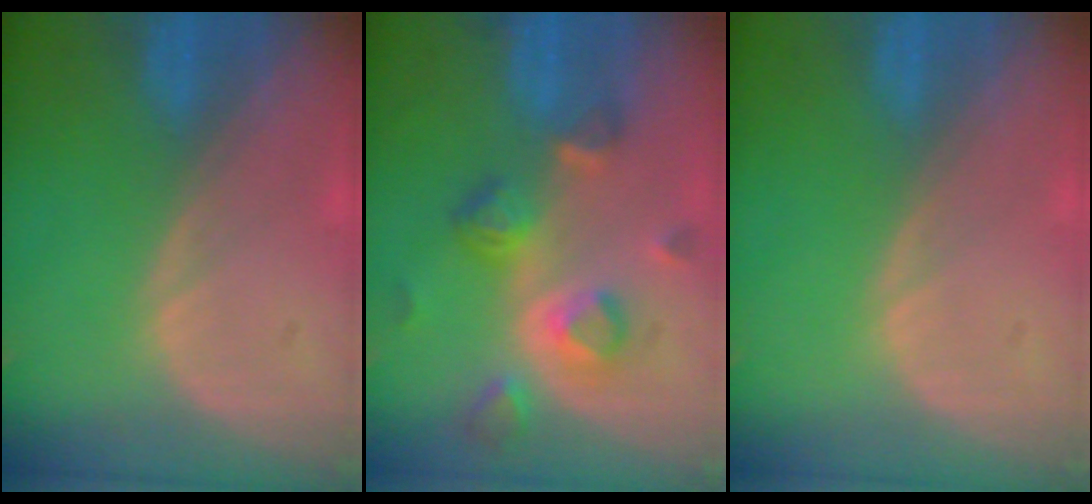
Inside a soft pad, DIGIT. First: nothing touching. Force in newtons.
{"total": 8.0, "press": 7.1, "slide": 3.7}
{"total": 0.0}